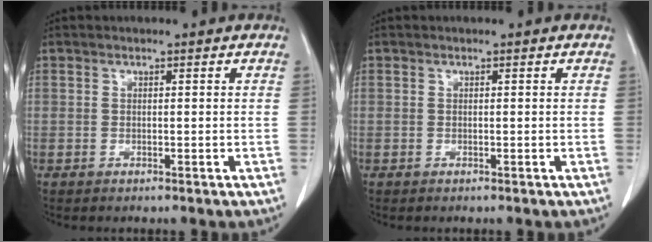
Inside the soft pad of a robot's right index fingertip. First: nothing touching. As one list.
[{"total": 0.0}]